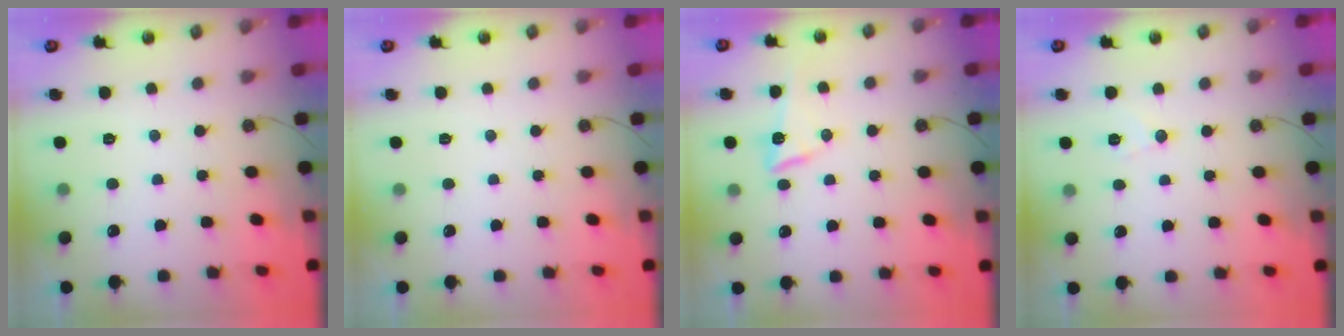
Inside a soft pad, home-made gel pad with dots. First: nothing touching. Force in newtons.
{"total": 0.0}
{"total": 7.9, "press": 7.6, "slide": 2.1}
{"total": 5.9, "press": 5.8, "slide": 1.1}